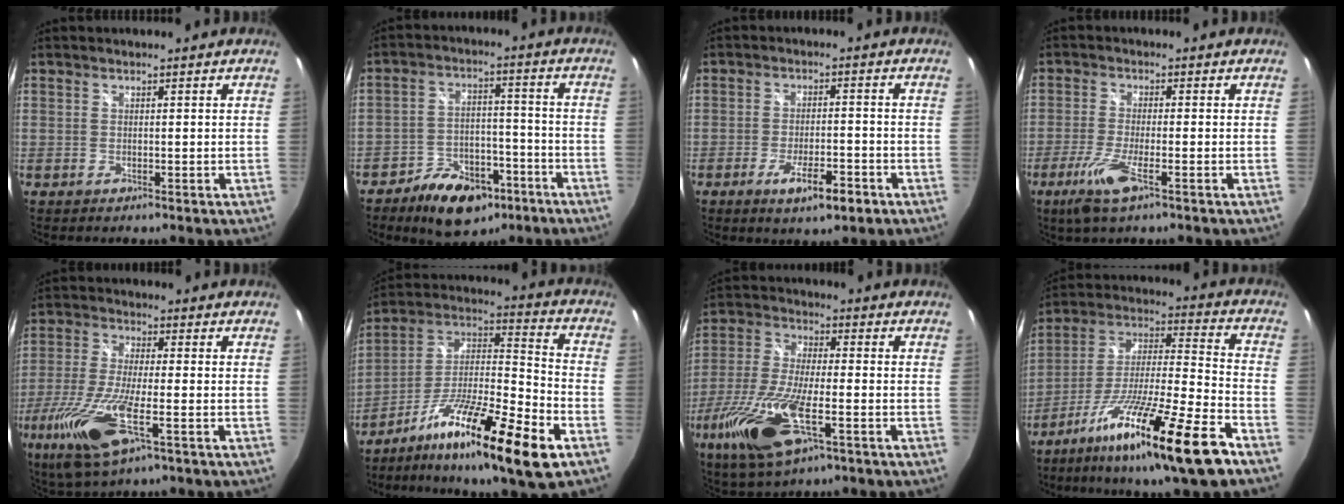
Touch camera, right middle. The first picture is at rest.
{"total": 12.6, "force": [-8.2, 7.2, 6.2], "torque": [-0.114, 0.017, -0.115]}
{"total": 7.2, "force": [-4.1, 1.9, 5.6], "torque": [-0.113, -0.015, -0.061]}
{"total": 6.9, "force": [-3.8, 0.9, 5.7], "torque": [-0.129, -0.018, -0.071]}
{"total": 14.0, "force": [-6.1, 3.8, 12.0], "torque": [-0.259, -0.034, -0.116]}
{"total": 20.2, "force": [-11.3, 3.1, 16.4], "torque": [-0.281, -0.009, -0.201]}
{"total": 16.5, "force": [-7.3, 5.7, 13.6], "torque": [-0.298, -0.034, -0.140]}
{"total": 21.6, "force": [-13.6, 1.0, 16.7], "torque": [-0.289, -0.034, -0.230]}